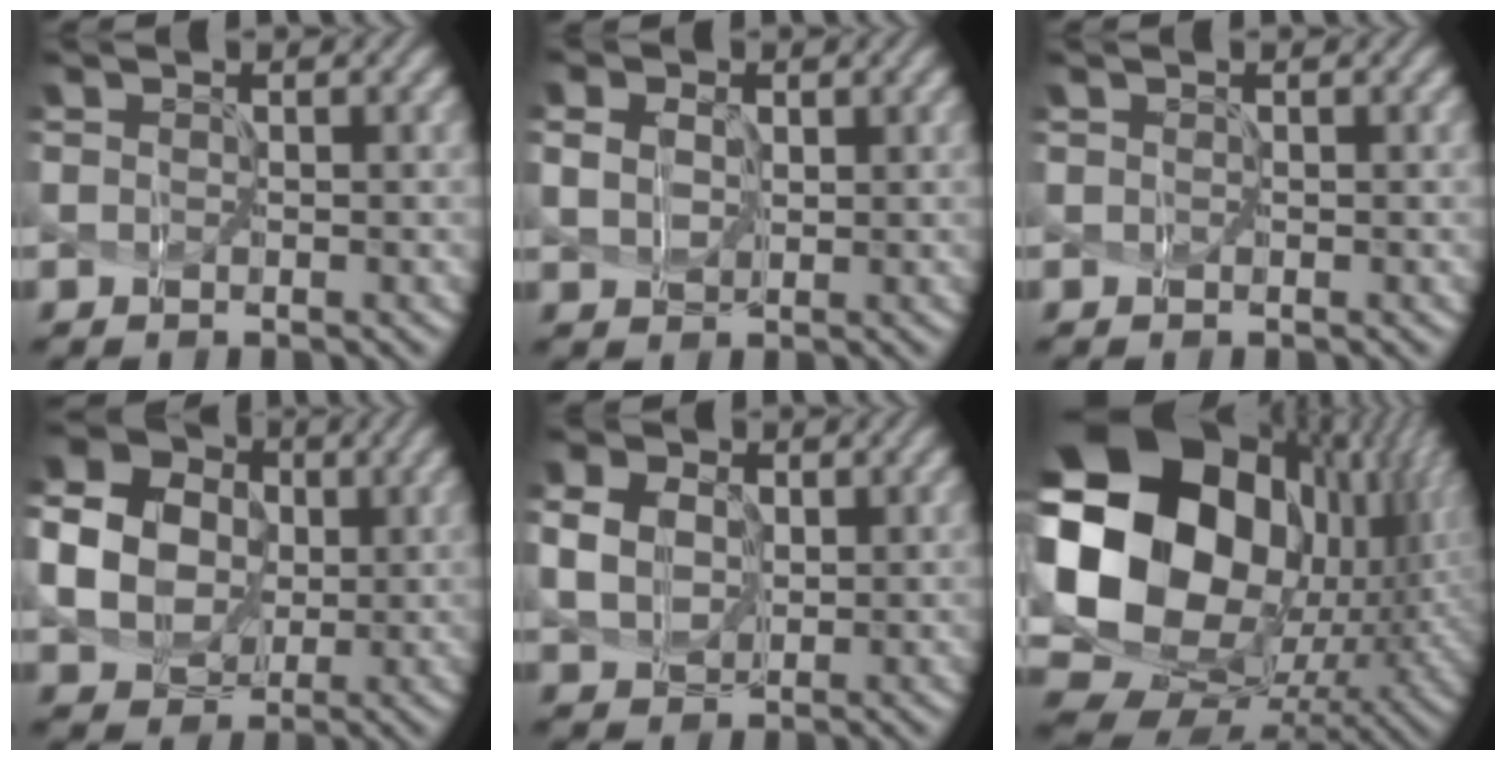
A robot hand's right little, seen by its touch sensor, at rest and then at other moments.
{"total": 3.0, "force": [1.1, 2.3, 1.6], "torque": [-0.028, 0.014, 0.007]}
{"total": 0.0}
{"total": 11.1, "force": [1.3, 9.7, 5.1], "torque": [-0.146, 0.024, 0.006]}
{"total": 4.5, "force": [1.4, 3.5, 2.5], "torque": [-0.072, 0.014, 0.016]}
{"total": 21.9, "force": [4.0, 16.4, 13.9], "torque": [-0.310, -0.025, 0.086]}